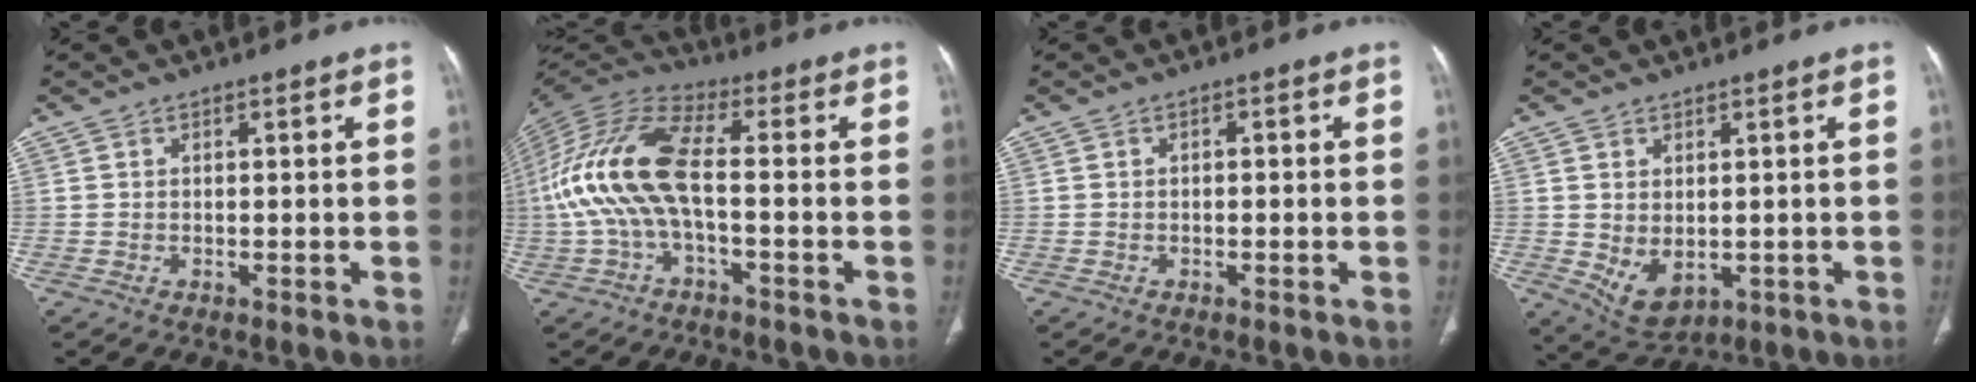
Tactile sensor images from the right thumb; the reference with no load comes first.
{"total": 14.9, "force": [-1.7, 6.0, 13.5], "torque": [-0.298, 0.039, -0.039]}
{"total": 0.7, "force": [-0.2, 0.5, 0.5], "torque": [0.001, 0.001, -0.007]}
{"total": 6.5, "force": [-0.7, 4.2, 4.9], "torque": [-0.075, -0.008, 0.011]}